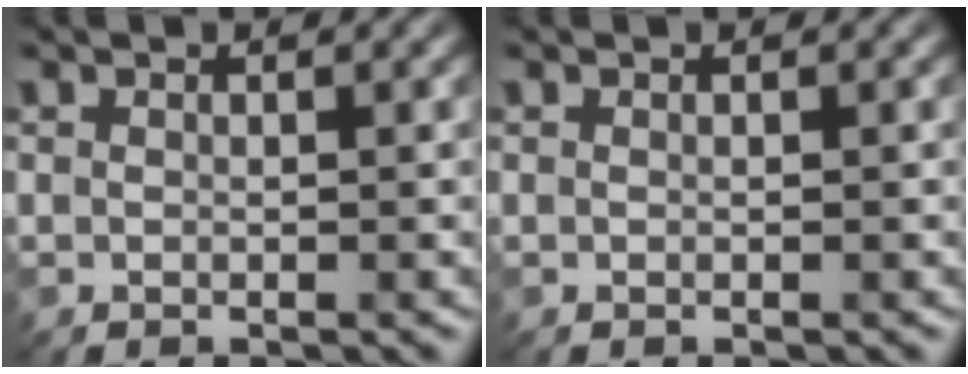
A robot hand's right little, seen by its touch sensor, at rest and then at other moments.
{"total": 0.0}